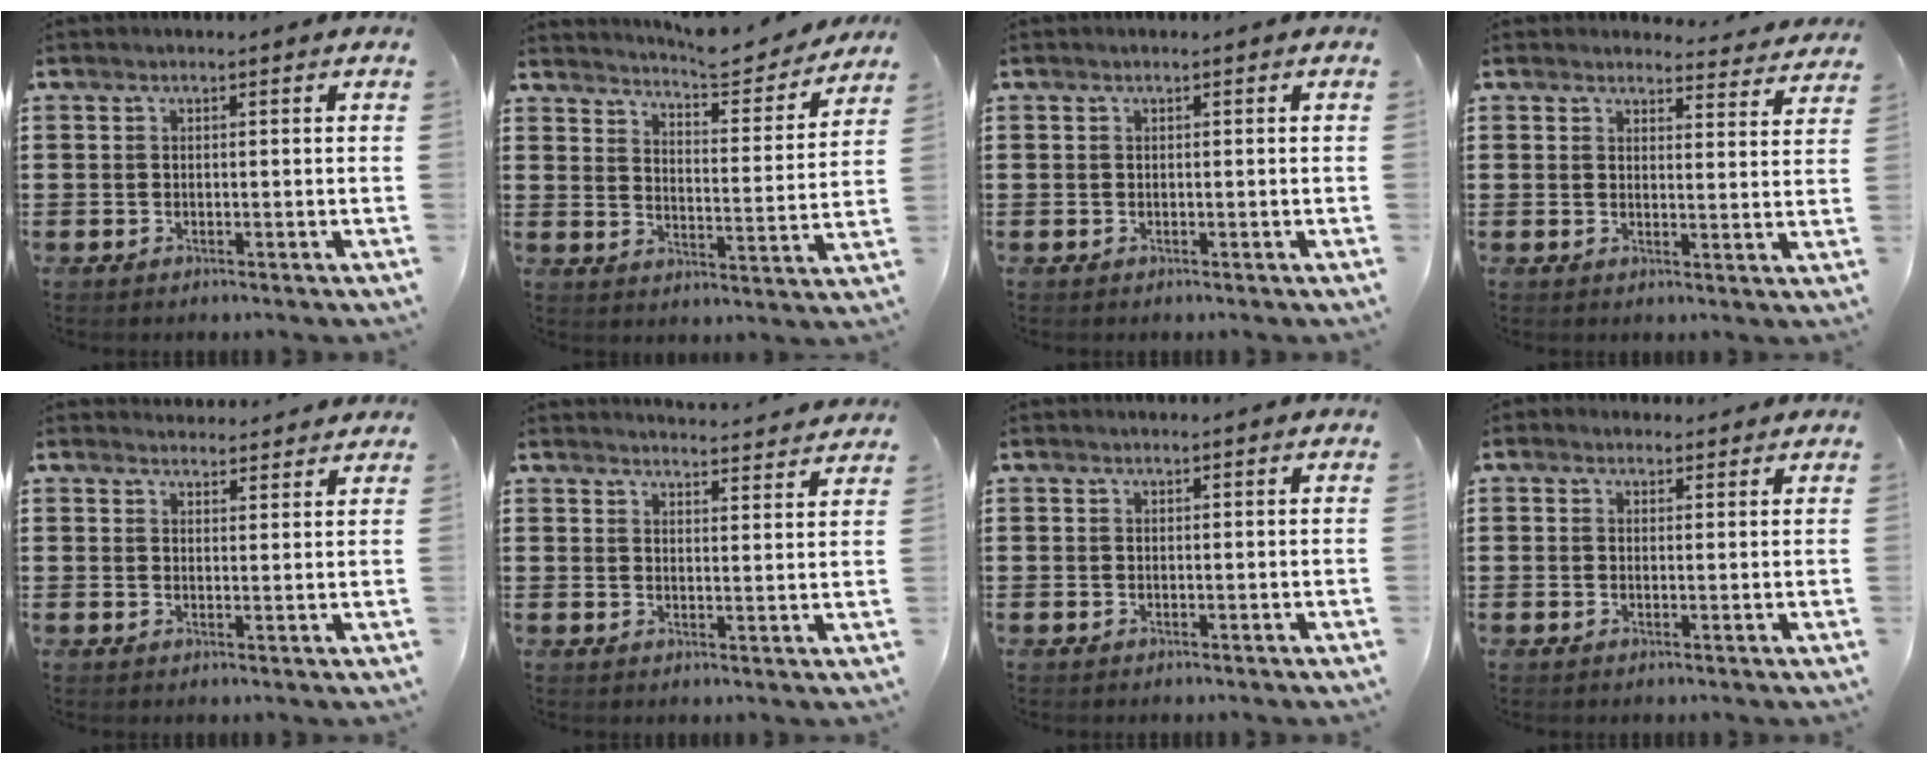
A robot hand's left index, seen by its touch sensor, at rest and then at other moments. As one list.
[{"total": 5.7, "force": [5.6, 0.1, 1.0], "torque": [-0.035, -0.045, 0.093]}, {"total": 0.0}, {"total": 3.4, "force": [3.4, 0.5, 0.5], "torque": [-0.014, -0.019, 0.059]}, {"total": 2.7, "force": [2.7, 0.4, 0.0], "torque": [0.000, -0.010, 0.050]}, {"total": 3.5, "force": [3.4, -0.4, 0.1], "torque": [-0.006, -0.025, 0.059]}, {"total": 0.0}, {"total": 1.7, "force": [1.3, 1.0, 0.2], "torque": [-0.009, 0.007, 0.026]}]